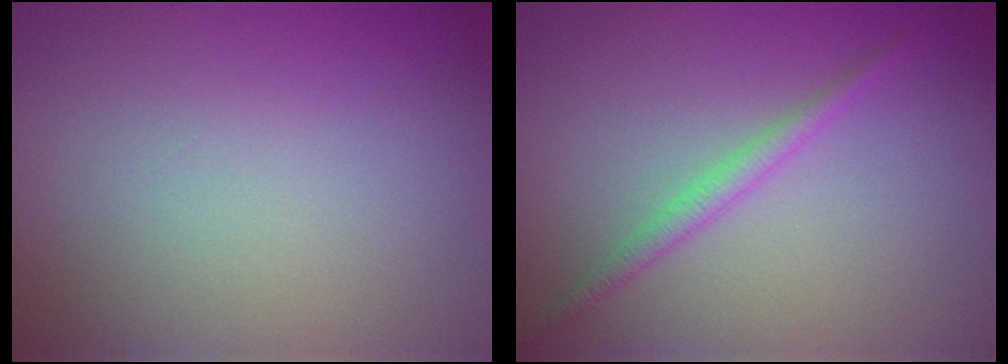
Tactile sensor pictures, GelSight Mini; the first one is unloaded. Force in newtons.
{"total": 1.6, "press": 1.6, "slide": 0.1}